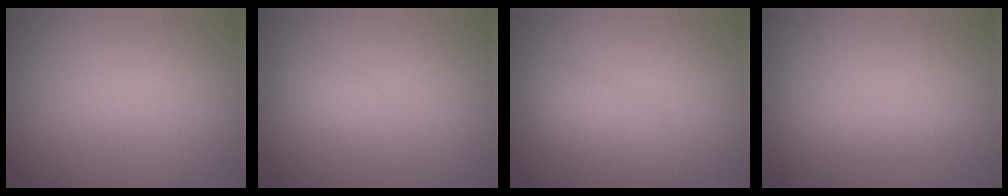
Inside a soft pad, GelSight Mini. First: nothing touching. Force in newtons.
{"total": 1.3, "press": 1.3, "slide": 0.0}
{"total": 2.5, "press": 2.5, "slide": 0.1}
{"total": 0.8, "press": 0.8, "slide": 0.0}